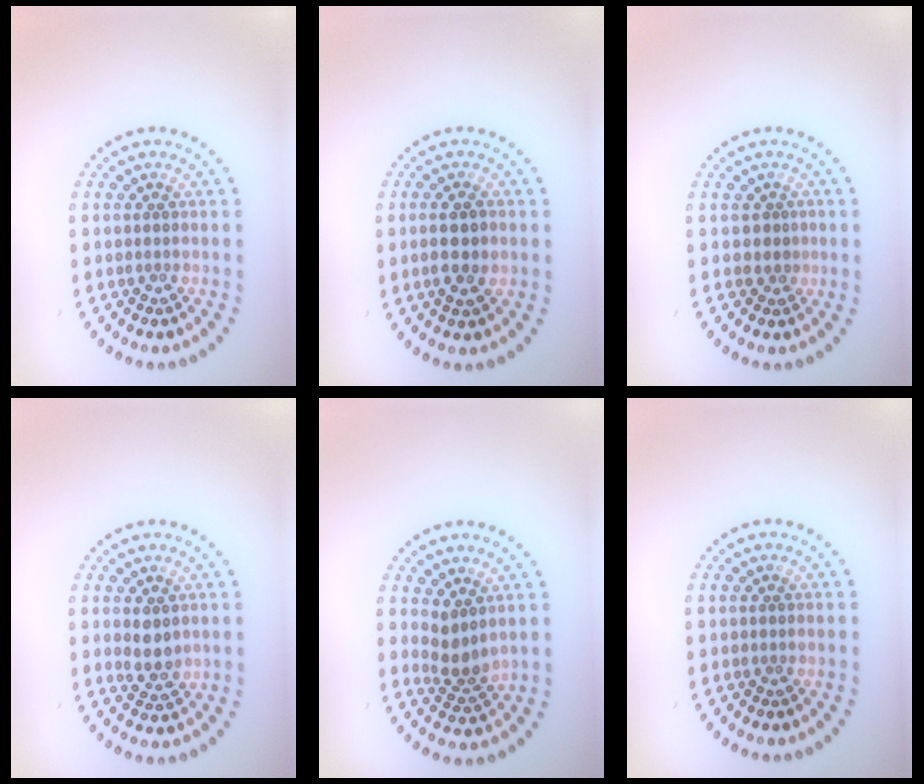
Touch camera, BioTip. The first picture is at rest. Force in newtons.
{"total": 2.7, "press": 2.6, "slide": 0.6}
{"total": 0.8, "press": 0.6, "slide": 0.5}
{"total": 1.9, "press": 1.8, "slide": 0.6}
{"total": 2.5, "press": 2.0, "slide": 1.5}
{"total": 0.0}